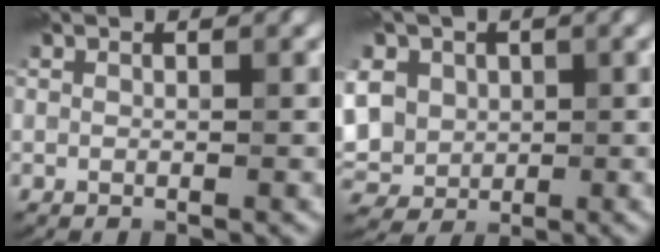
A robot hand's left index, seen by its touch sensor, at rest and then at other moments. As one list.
[{"total": 8.0, "force": [1.3, 6.7, 4.2], "torque": [-0.096, 0.023, 0.005]}]